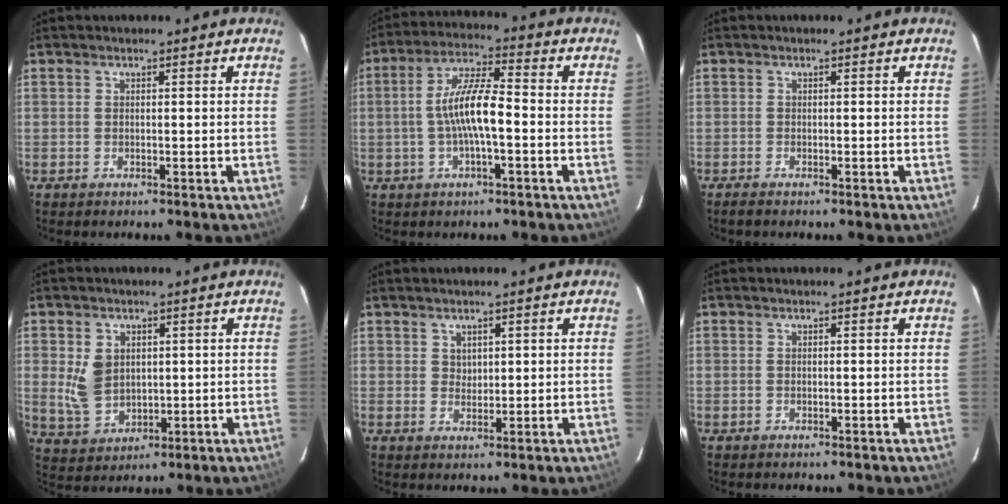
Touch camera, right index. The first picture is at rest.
{"total": 9.3, "force": [-1.7, 1.9, 8.9], "torque": [-0.178, 0.010, -0.032]}
{"total": 1.2, "force": [-1.0, 0.2, 0.5], "torque": [-0.013, -0.004, -0.019]}
{"total": 7.5, "force": [1.2, 5.8, 4.5], "torque": [-0.095, -0.002, 0.040]}
{"total": 1.9, "force": [1.1, 1.4, 0.5], "torque": [-0.004, 0.003, 0.023]}
{"total": 0.0}